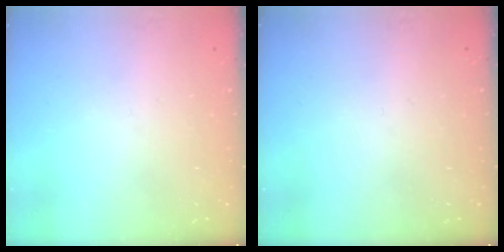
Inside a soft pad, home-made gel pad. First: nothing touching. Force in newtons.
{"total": 0.0}